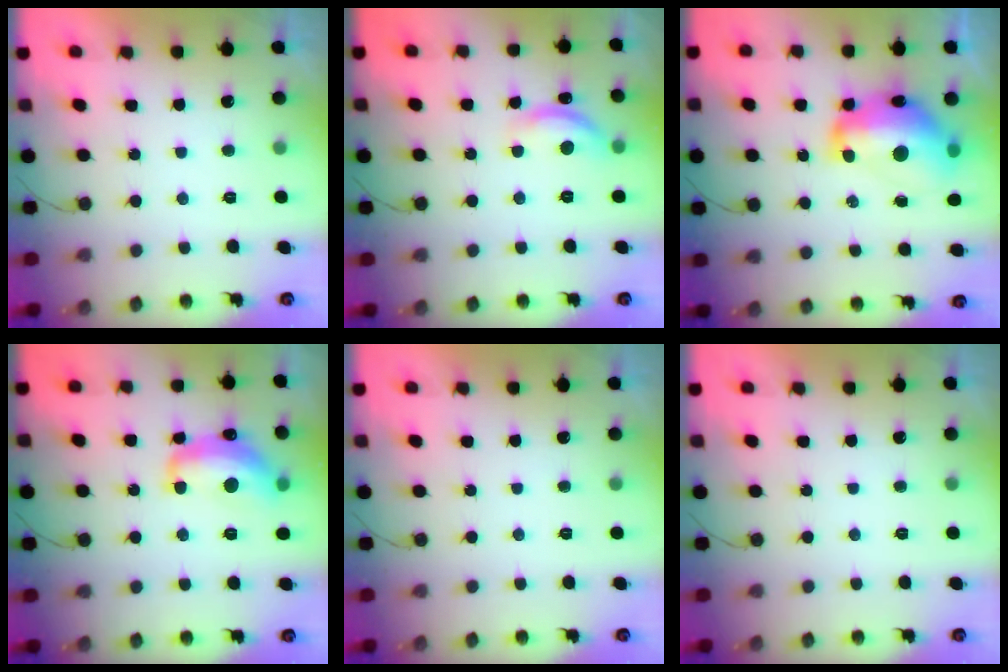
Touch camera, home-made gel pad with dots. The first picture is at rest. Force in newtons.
{"total": 12.1, "press": 12.1, "slide": 0.7}
{"total": 17.8, "press": 17.7, "slide": 2.1}
{"total": 14.1, "press": 14.1, "slide": 0.9}
{"total": 0.0}
{"total": 0.0}